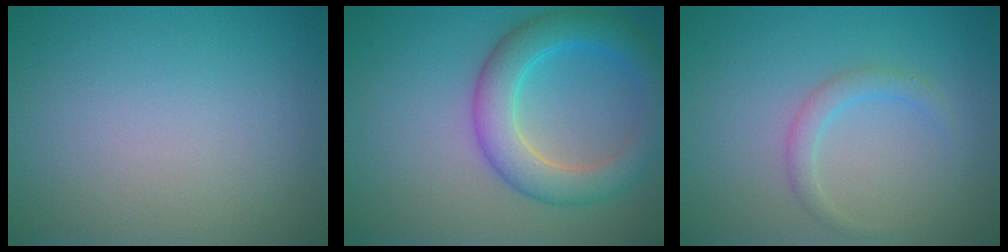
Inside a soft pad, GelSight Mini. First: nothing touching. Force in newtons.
{"total": 5.6, "press": 5.6, "slide": 0.1}
{"total": 1.7, "press": 1.7, "slide": 0.1}